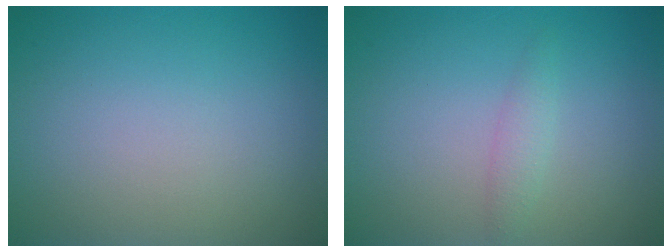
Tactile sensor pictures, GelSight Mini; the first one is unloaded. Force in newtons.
{"total": 1.2, "press": 1.2, "slide": 0.0}